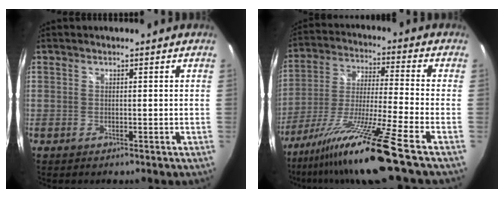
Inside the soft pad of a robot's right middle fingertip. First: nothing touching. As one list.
[{"total": 16.1, "force": [-11.9, -2.5, 10.5], "torque": [-0.207, -0.035, -0.215]}]